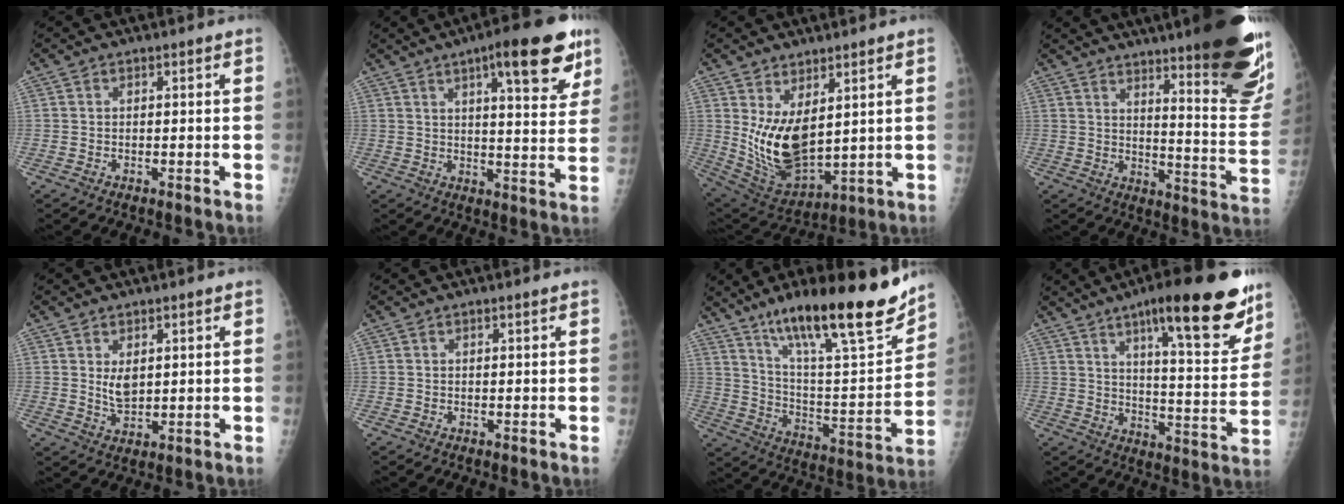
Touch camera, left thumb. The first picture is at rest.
{"total": 15.9, "force": [8.7, 4.1, 12.6], "torque": [-0.141, -0.029, 0.117]}
{"total": 12.8, "force": [3.5, 6.5, 10.4], "torque": [-0.174, -0.037, 0.091]}
{"total": 25.1, "force": [17.0, 3.9, 18.1], "torque": [-0.209, -0.108, 0.223]}
{"total": 4.1, "force": [1.3, 2.3, 3.1], "torque": [-0.046, -0.017, 0.030]}
{"total": 0.5, "force": [0.3, 0.0, 0.4], "torque": [-0.008, 0.000, 0.006]}
{"total": 25.7, "force": [17.7, 5.3, 17.9], "torque": [-0.258, -0.071, 0.292]}
{"total": 21.9, "force": [13.6, 4.8, 16.5], "torque": [-0.203, -0.062, 0.200]}